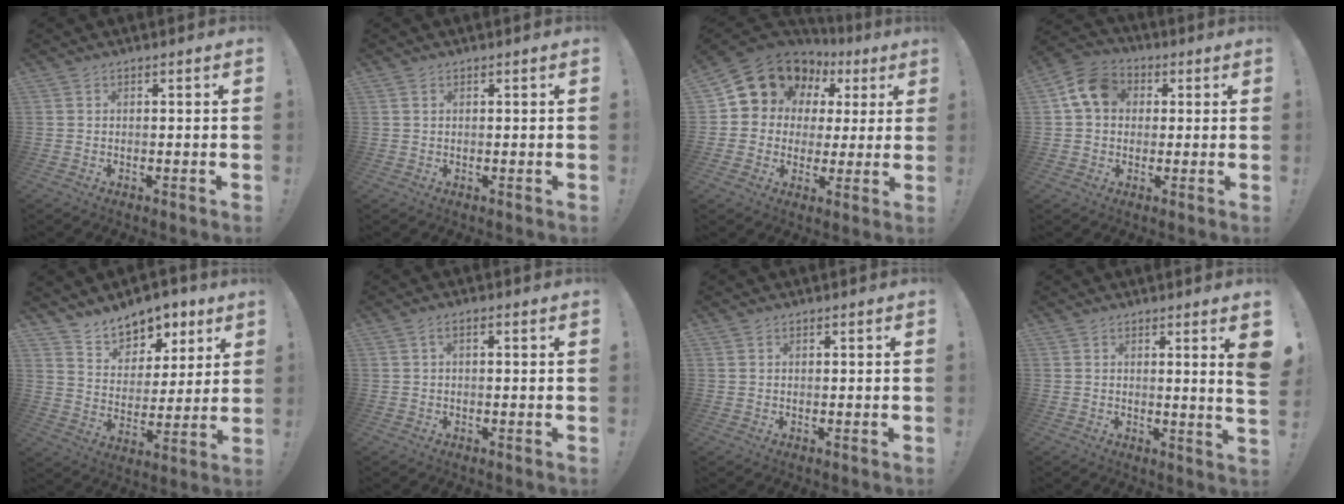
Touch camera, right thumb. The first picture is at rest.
{"total": 0.6, "force": [0.3, 0.5, 0.3], "torque": [0.002, -0.001, 0.004]}
{"total": 12.1, "force": [6.6, 9.5, 3.8], "torque": [-0.059, -0.051, 0.133]}
{"total": 10.9, "force": [3.0, 8.5, 6.0], "torque": [-0.091, 0.008, 0.062]}
{"total": 10.5, "force": [8.5, 5.7, 2.3], "torque": [-0.033, -0.068, 0.161]}
{"total": 1.5, "force": [-0.3, 0.5, 1.4], "torque": [-0.026, 0.006, -0.007]}
{"total": 0.6, "force": [0.4, 0.3, 0.2], "torque": [-0.006, 0.002, 0.009]}
{"total": 5.6, "force": [1.9, -0.6, 5.2], "torque": [-0.065, -0.024, 0.028]}